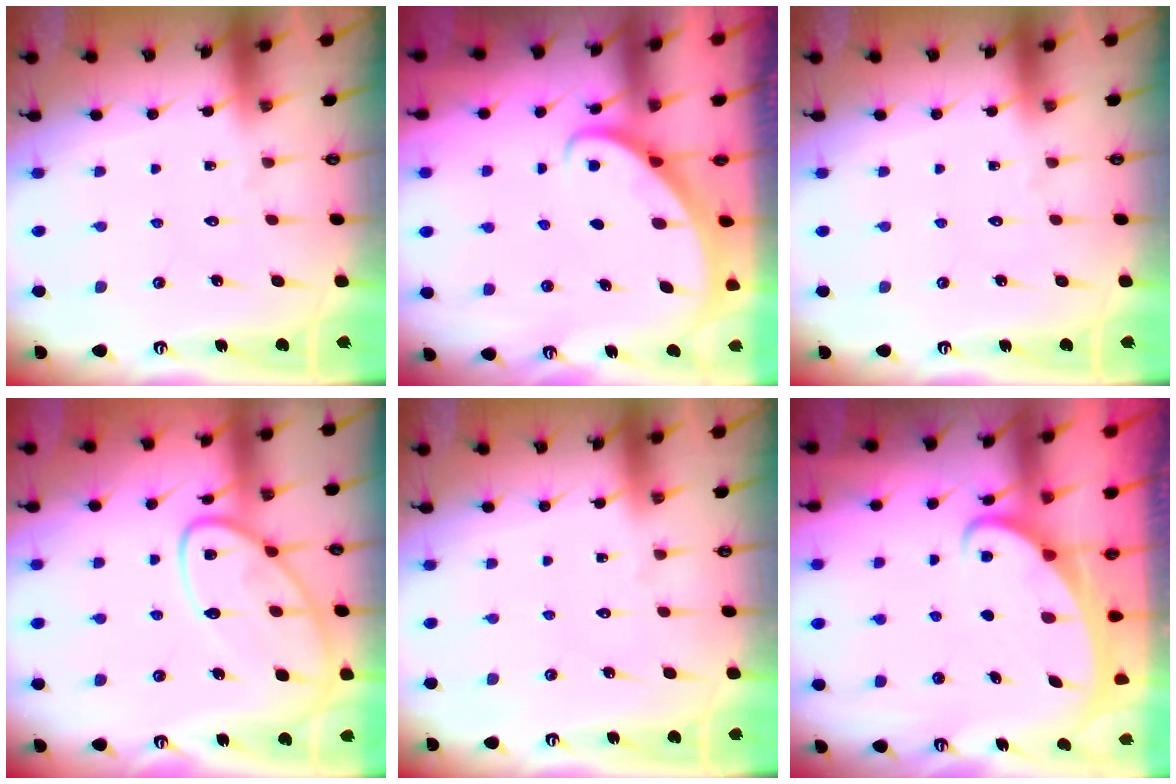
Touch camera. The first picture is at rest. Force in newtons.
{"total": 2.7, "press": 2.7, "slide": 0.2}
{"total": 0.0}
{"total": 13.1, "press": 13.1, "slide": 1.2}
{"total": 0.0}
{"total": 2.2, "press": 2.2, "slide": 0.3}